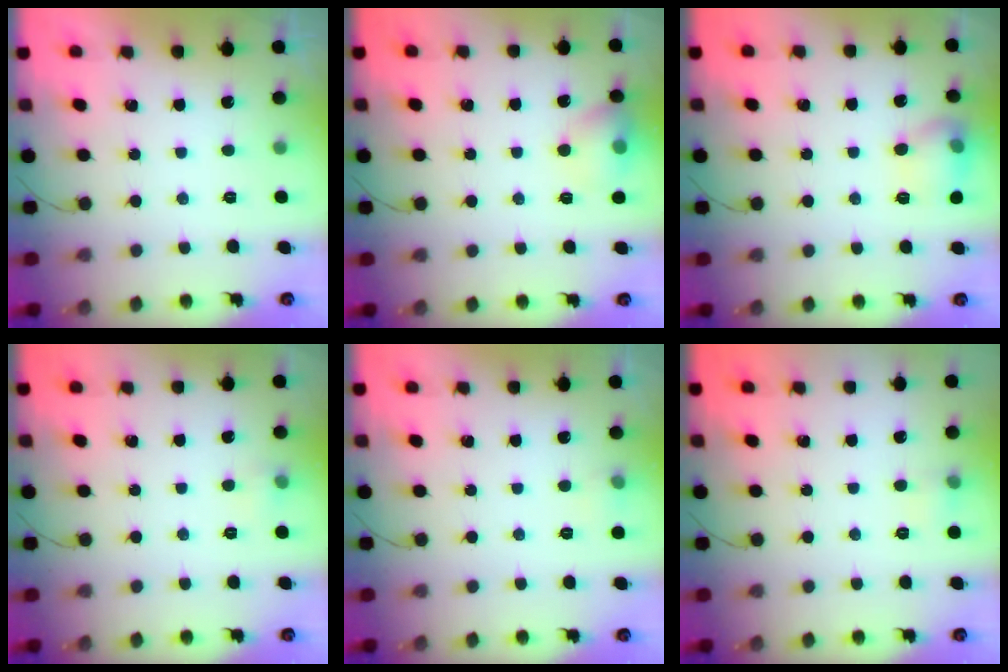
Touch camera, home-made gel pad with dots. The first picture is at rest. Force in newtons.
{"total": 8.7, "press": 8.5, "slide": 1.4}
{"total": 10.7, "press": 10.7, "slide": 0.8}
{"total": 3.6, "press": 3.4, "slide": 1.2}
{"total": 4.8, "press": 4.5, "slide": 1.8}
{"total": 5.9, "press": 5.7, "slide": 1.6}